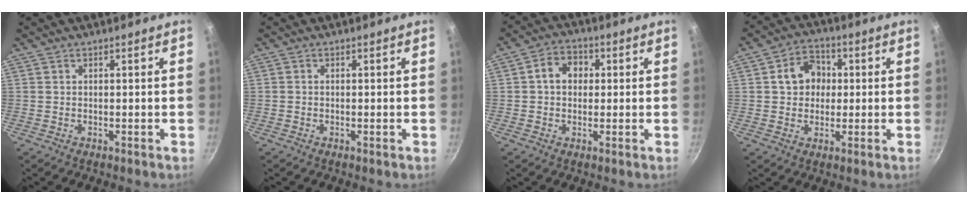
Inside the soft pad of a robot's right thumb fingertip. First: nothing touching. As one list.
[{"total": 0.5, "force": [-0.3, 0.1, 0.5], "torque": [-0.010, 0.002, -0.007]}, {"total": 6.1, "force": [0.9, 4.8, 3.6], "torque": [-0.032, 0.012, 0.005]}, {"total": 7.9, "force": [1.1, 6.6, 4.2], "torque": [-0.034, 0.011, 0.008]}]